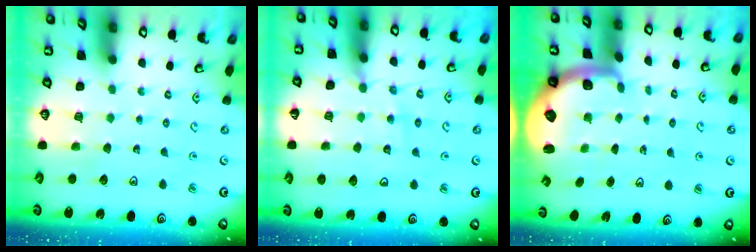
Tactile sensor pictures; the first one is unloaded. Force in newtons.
{"total": 11.8, "press": 11.7, "slide": 1.4}
{"total": 1.7, "press": 1.7, "slide": 0.4}